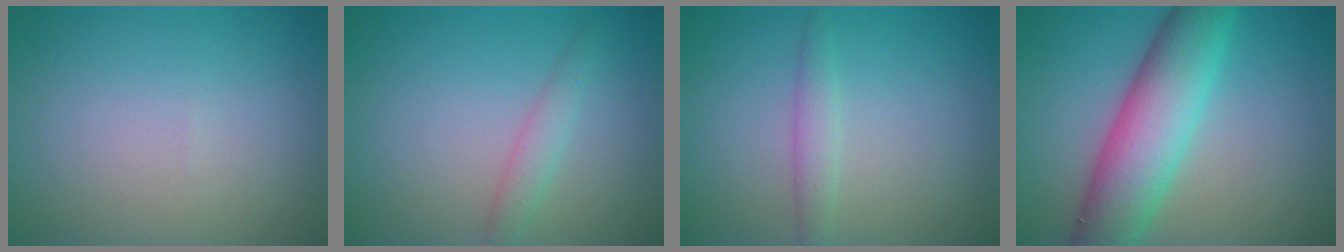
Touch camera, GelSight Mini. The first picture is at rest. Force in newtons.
{"total": 1.6, "press": 1.6, "slide": 0.0}
{"total": 1.6, "press": 1.6, "slide": 0.0}
{"total": 8.3, "press": 8.3, "slide": 0.1}